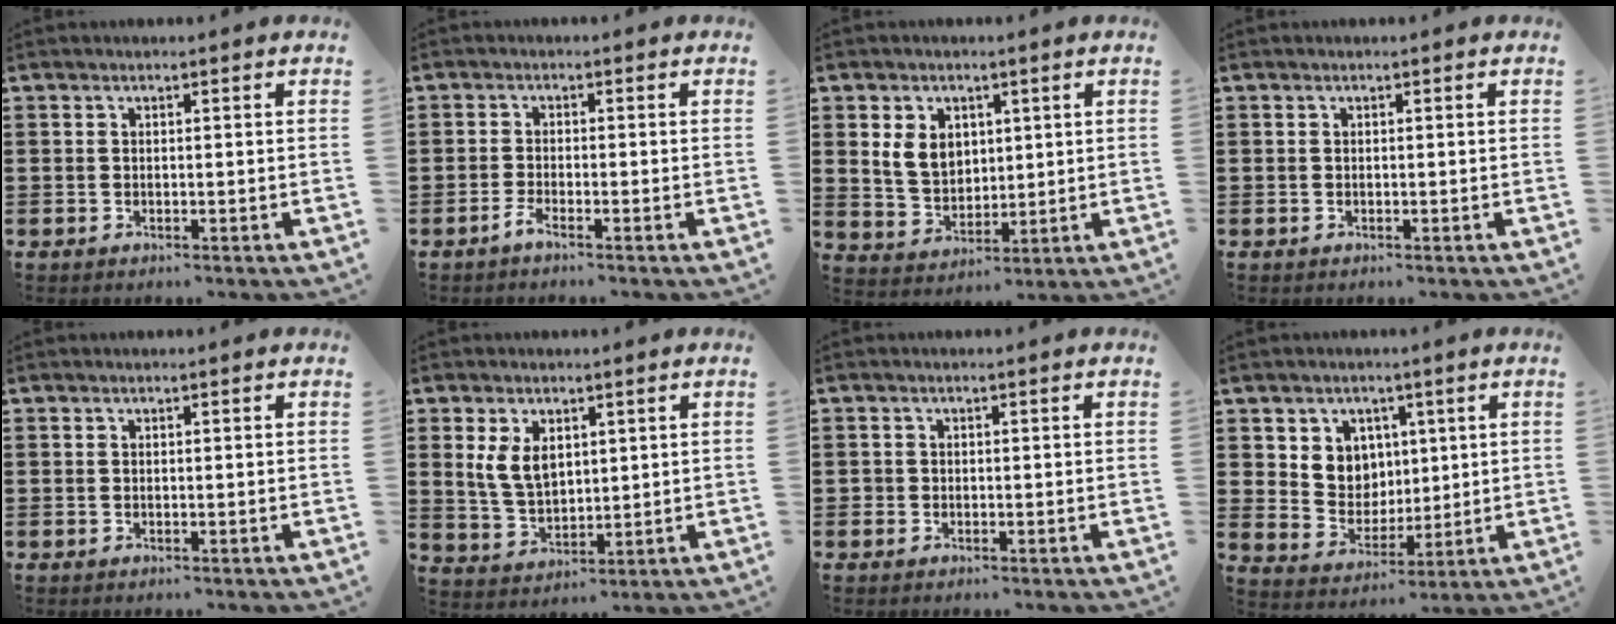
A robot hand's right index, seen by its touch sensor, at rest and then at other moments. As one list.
[{"total": 1.7, "force": [-1.4, 0.0, 0.9], "torque": [-0.032, -0.007, -0.031]}, {"total": 6.0, "force": [1.9, 4.6, 3.3], "torque": [-0.089, 0.012, 0.032]}, {"total": 0.0}, {"total": 0.0}, {"total": 5.8, "force": [2.0, 3.7, 4.1], "torque": [-0.097, 0.008, 0.034]}, {"total": 0.8, "force": [-0.2, 0.7, 0.1], "torque": [-0.003, 0.004, -0.007]}, {"total": 6.0, "force": [2.6, 5.4, 0.6], "torque": [-0.037, -0.002, 0.048]}]